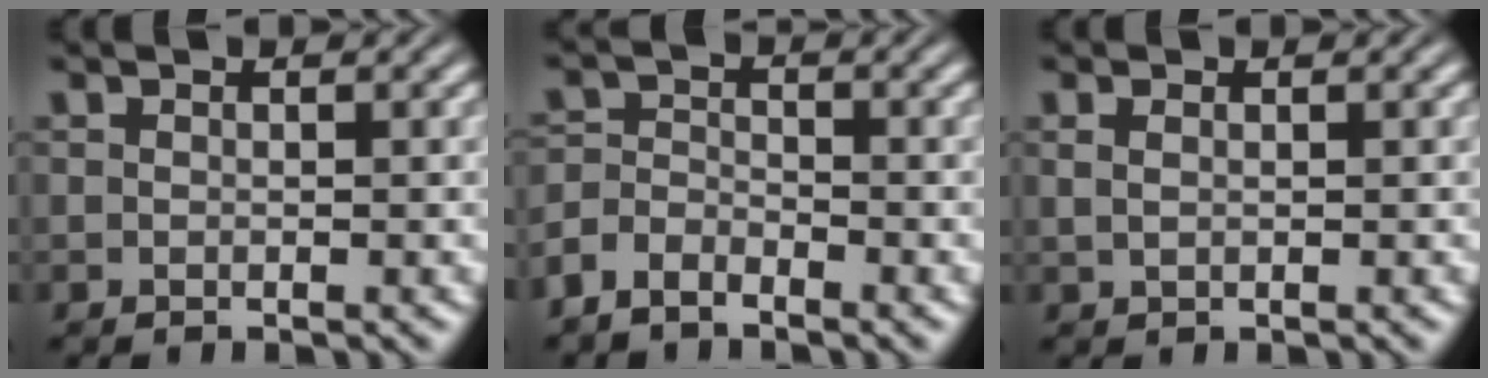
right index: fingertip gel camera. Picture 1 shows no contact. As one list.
[{"total": 2.6, "force": [-2.2, 1.1, 0.7], "torque": [-0.006, -0.014, -0.038]}, {"total": 1.2, "force": [0.6, -0.9, 0.5], "torque": [0.000, 0.002, 0.018]}]